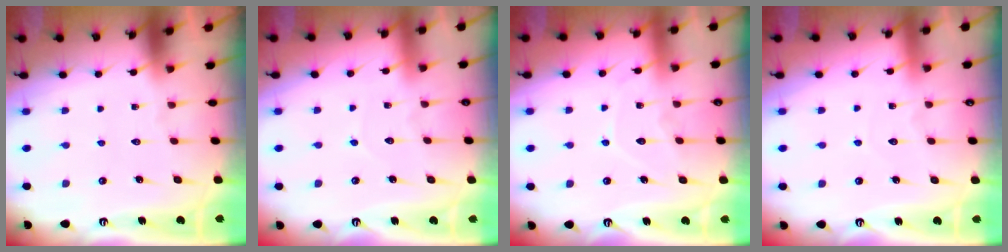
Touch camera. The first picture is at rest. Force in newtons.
{"total": 3.9, "press": 3.9, "slide": 0.3}
{"total": 7.5, "press": 7.4, "slide": 0.7}
{"total": 2.7, "press": 2.7, "slide": 0.4}